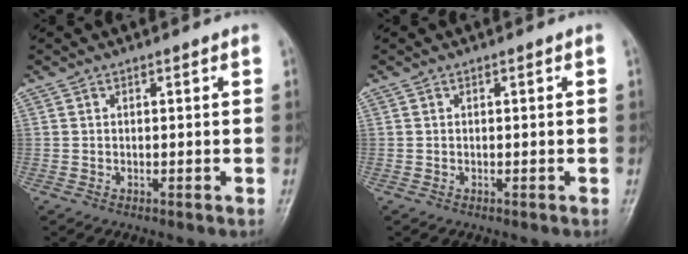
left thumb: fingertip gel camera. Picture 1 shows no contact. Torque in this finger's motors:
{"motor_torque": [0.00, 0.00, -0.07, -0.11, 0.00]}